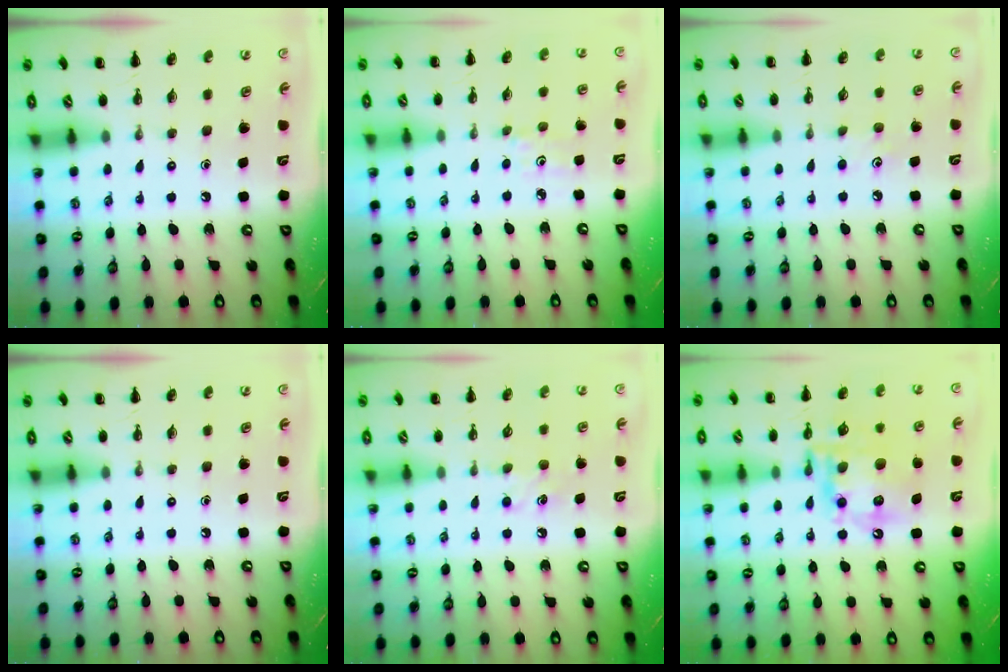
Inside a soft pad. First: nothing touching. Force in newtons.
{"total": 2.8, "press": 2.6, "slide": 0.9}
{"total": 4.5, "press": 4.4, "slide": 1.2}
{"total": 0.0}
{"total": 6.9, "press": 6.6, "slide": 2.0}
{"total": 15.6, "press": 15.3, "slide": 3.1}